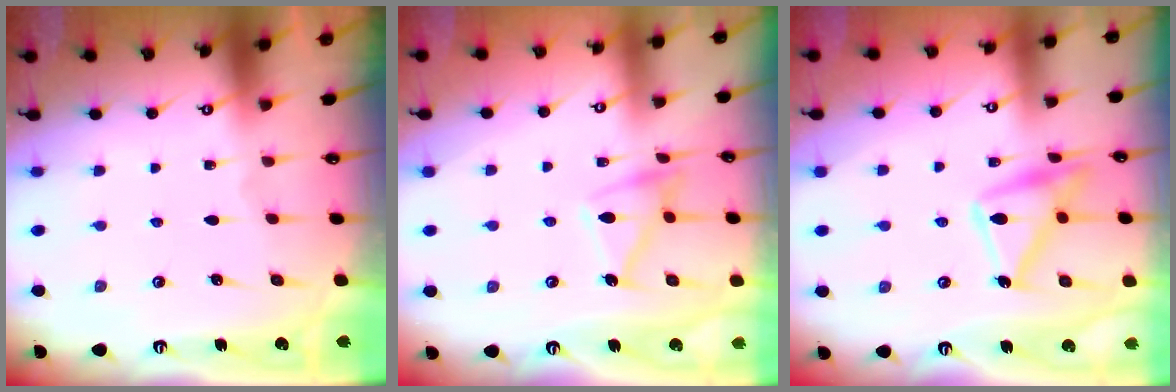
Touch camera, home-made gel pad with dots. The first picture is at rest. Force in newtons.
{"total": 13.2, "press": 13.2, "slide": 0.9}
{"total": 15.2, "press": 15.2, "slide": 0.9}